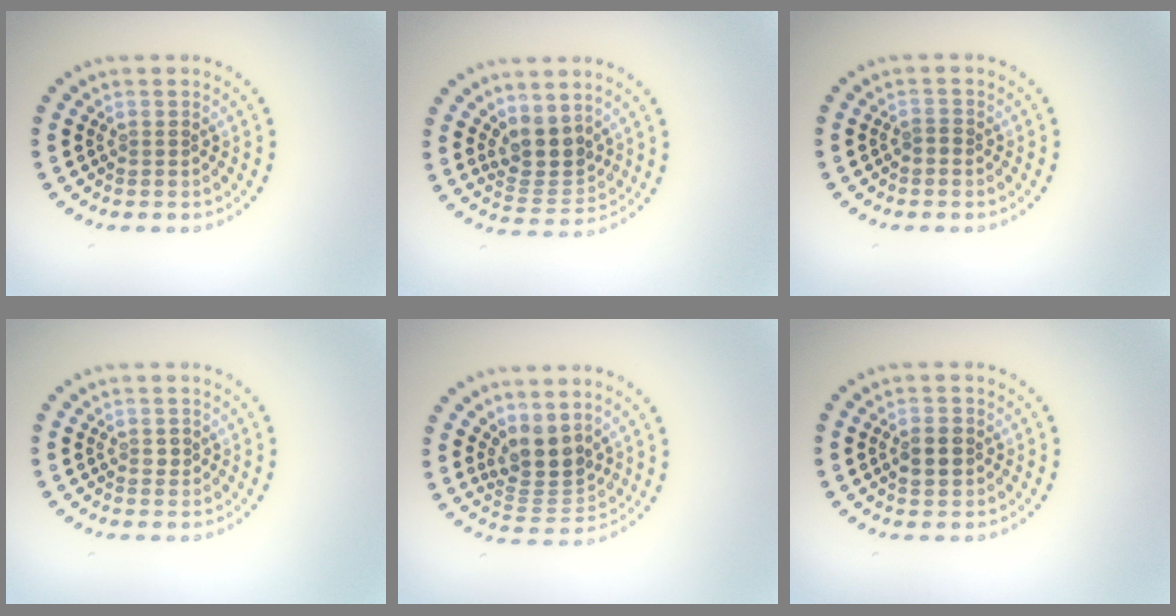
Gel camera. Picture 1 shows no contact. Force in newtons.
{"total": 3.4, "press": 2.9, "slide": 1.9}
{"total": 0.7, "press": 0.7, "slide": 0.3}
{"total": 0.8, "press": 0.8, "slide": 0.1}
{"total": 3.9, "press": 3.2, "slide": 2.2}
{"total": 2.4, "press": 2.4, "slide": 0.1}